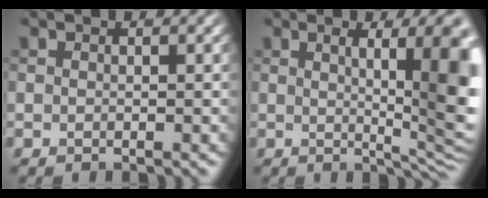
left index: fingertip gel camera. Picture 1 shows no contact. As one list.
[{"total": 11.1, "force": [1.5, 2.7, 10.7], "torque": [-0.121, 0.000, 0.027]}]